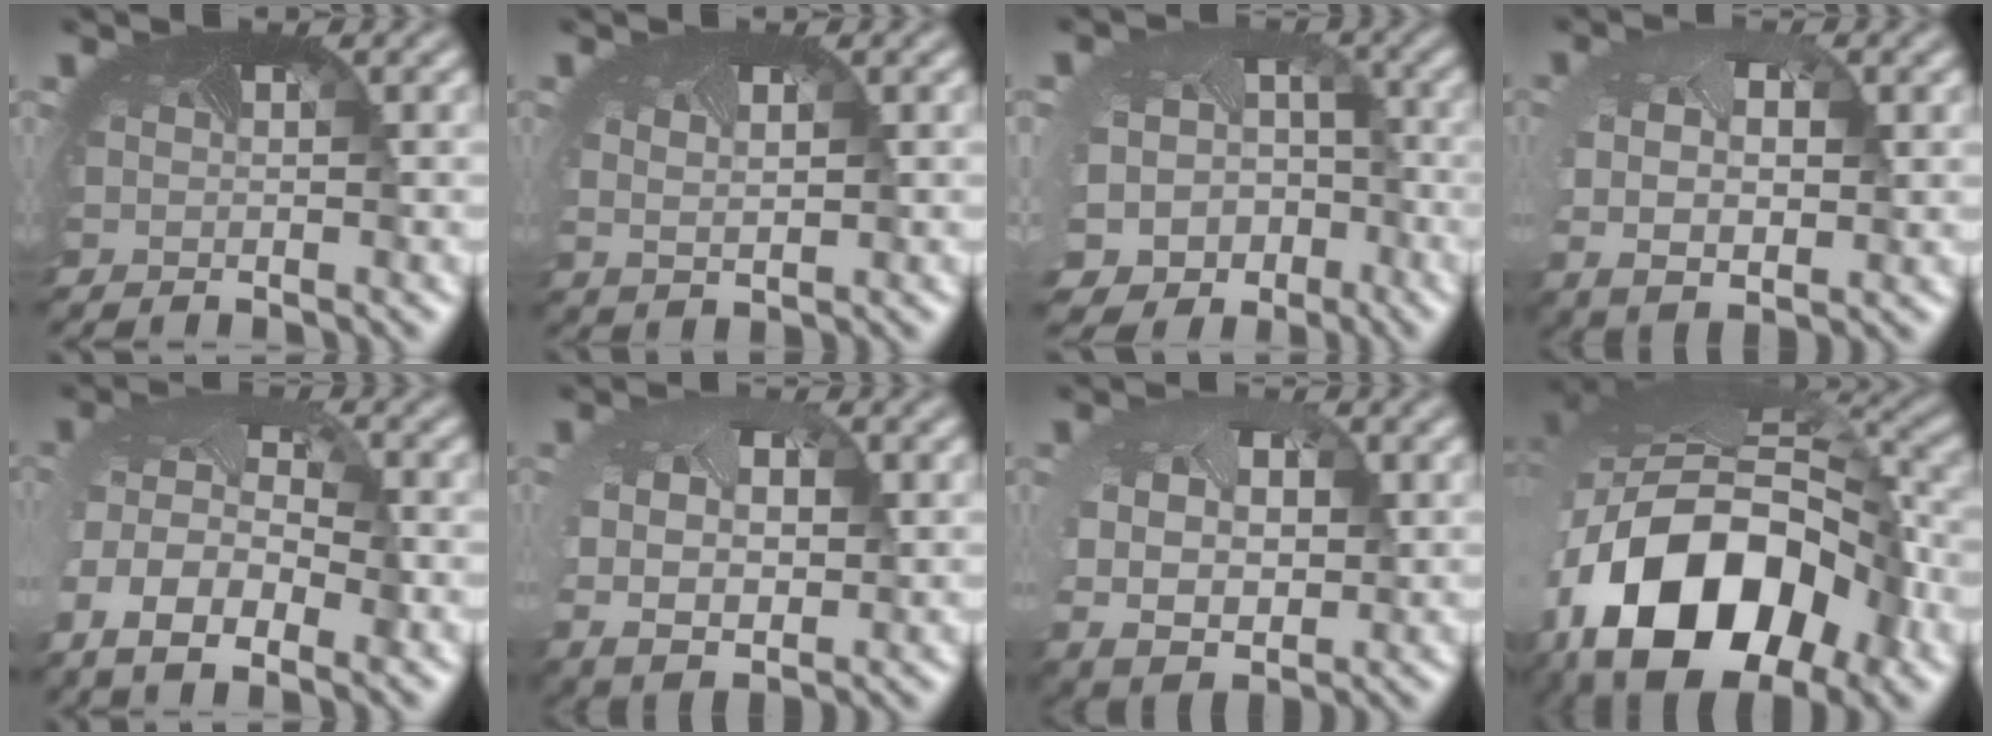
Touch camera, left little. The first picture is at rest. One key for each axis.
{"total": 1.1, "fx": 0.5, "fy": 0.5, "fz": 0.8, "tx": -0.028, "ty": -0.005, "tz": 0.013}
{"total": 12.4, "fx": -6.2, "fy": 10.3, "fz": 3.1, "tx": -0.099, "ty": -0.062, "tz": -0.092}
{"total": 5.9, "fx": 0.7, "fy": 3.8, "fz": 4.5, "tx": -0.101, "ty": -0.012, "tz": 0.023}
{"total": 7.4, "fx": -3.6, "fy": 3.9, "fz": 5.1, "tx": -0.132, "ty": -0.029, "tz": -0.063}
{"total": 6.4, "fx": 0.6, "fy": 4.5, "fz": 4.5, "tx": -0.107, "ty": -0.016, "tz": 0.028}
{"total": 7.0, "fx": 0.6, "fy": 5.2, "fz": 4.7, "tx": -0.113, "ty": -0.018, "tz": 0.028}
{"total": 18.3, "fx": -6.7, "fy": 12.3, "fz": 11.8, "tx": -0.251, "ty": -0.052, "tz": -0.096}